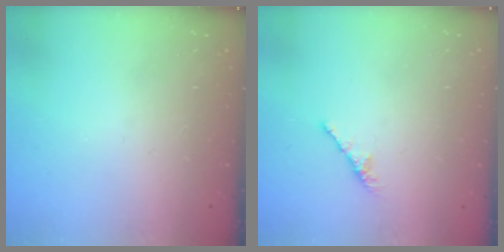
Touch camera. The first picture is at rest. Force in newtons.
{"total": 0.0}